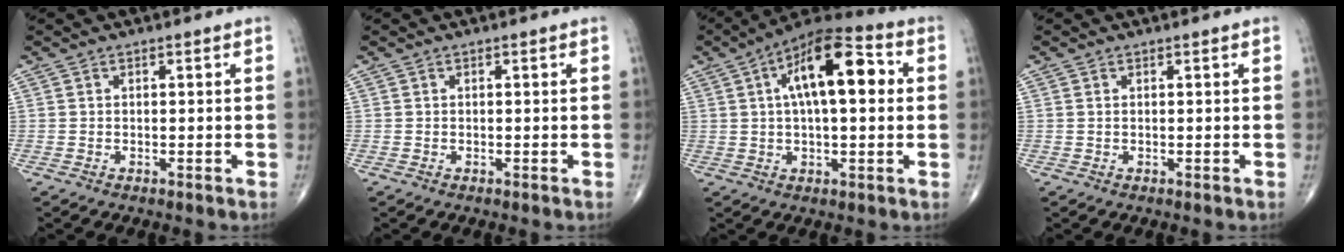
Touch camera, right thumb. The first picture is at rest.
{"total": 0.0}
{"total": 16.2, "force": [3.5, 6.6, 14.4], "torque": [-0.217, 0.025, 0.047]}
{"total": 0.0}